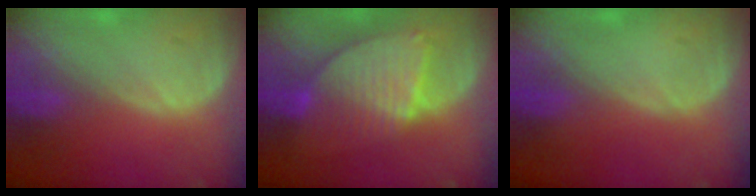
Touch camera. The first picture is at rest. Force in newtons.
{"total": 8.6, "press": 7.5, "slide": 4.1}
{"total": 0.0}